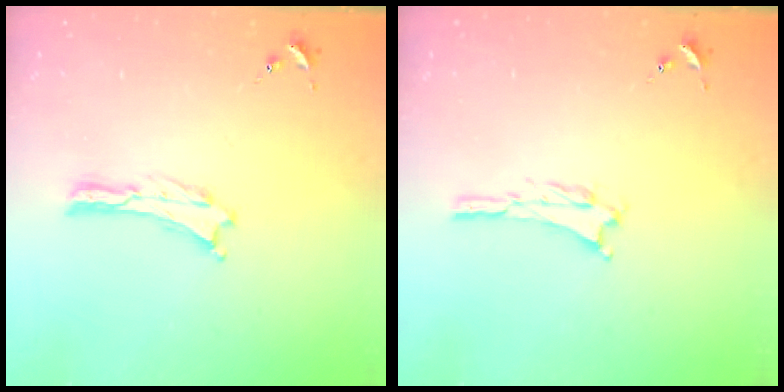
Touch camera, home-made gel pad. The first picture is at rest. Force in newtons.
{"total": 1.2, "press": 1.2, "slide": 0.2}